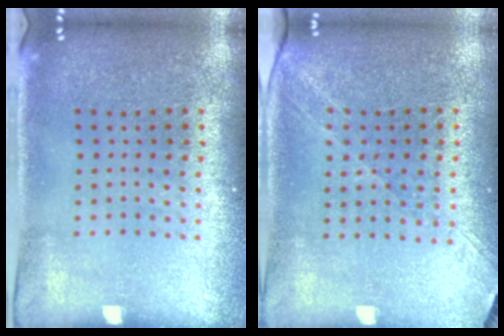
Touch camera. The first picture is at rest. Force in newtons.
{"total": 1.5, "press": 1.3, "slide": 0.8}